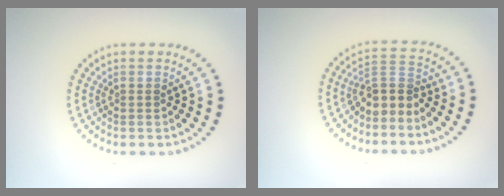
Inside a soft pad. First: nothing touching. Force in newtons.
{"total": 2.6, "press": 2.0, "slide": 1.7}